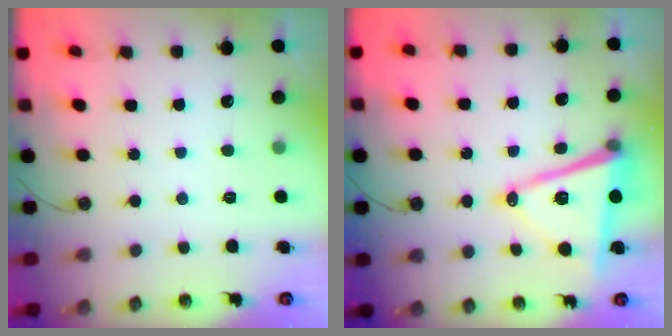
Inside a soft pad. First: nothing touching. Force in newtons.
{"total": 14.1, "press": 13.6, "slide": 3.9}